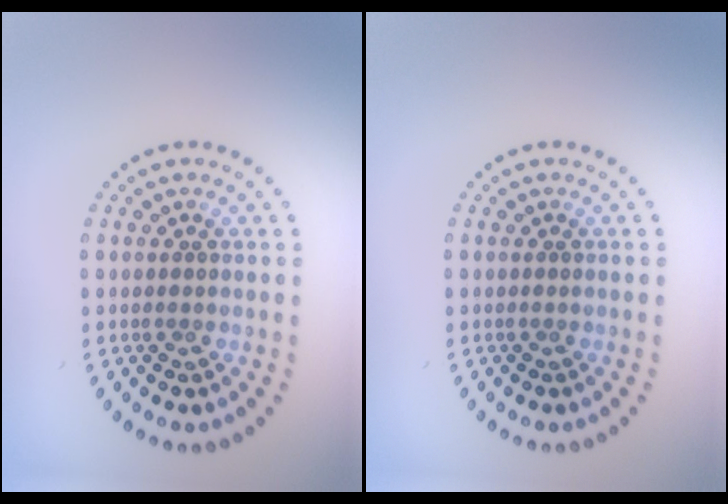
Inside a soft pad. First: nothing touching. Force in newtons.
{"total": 0.0}